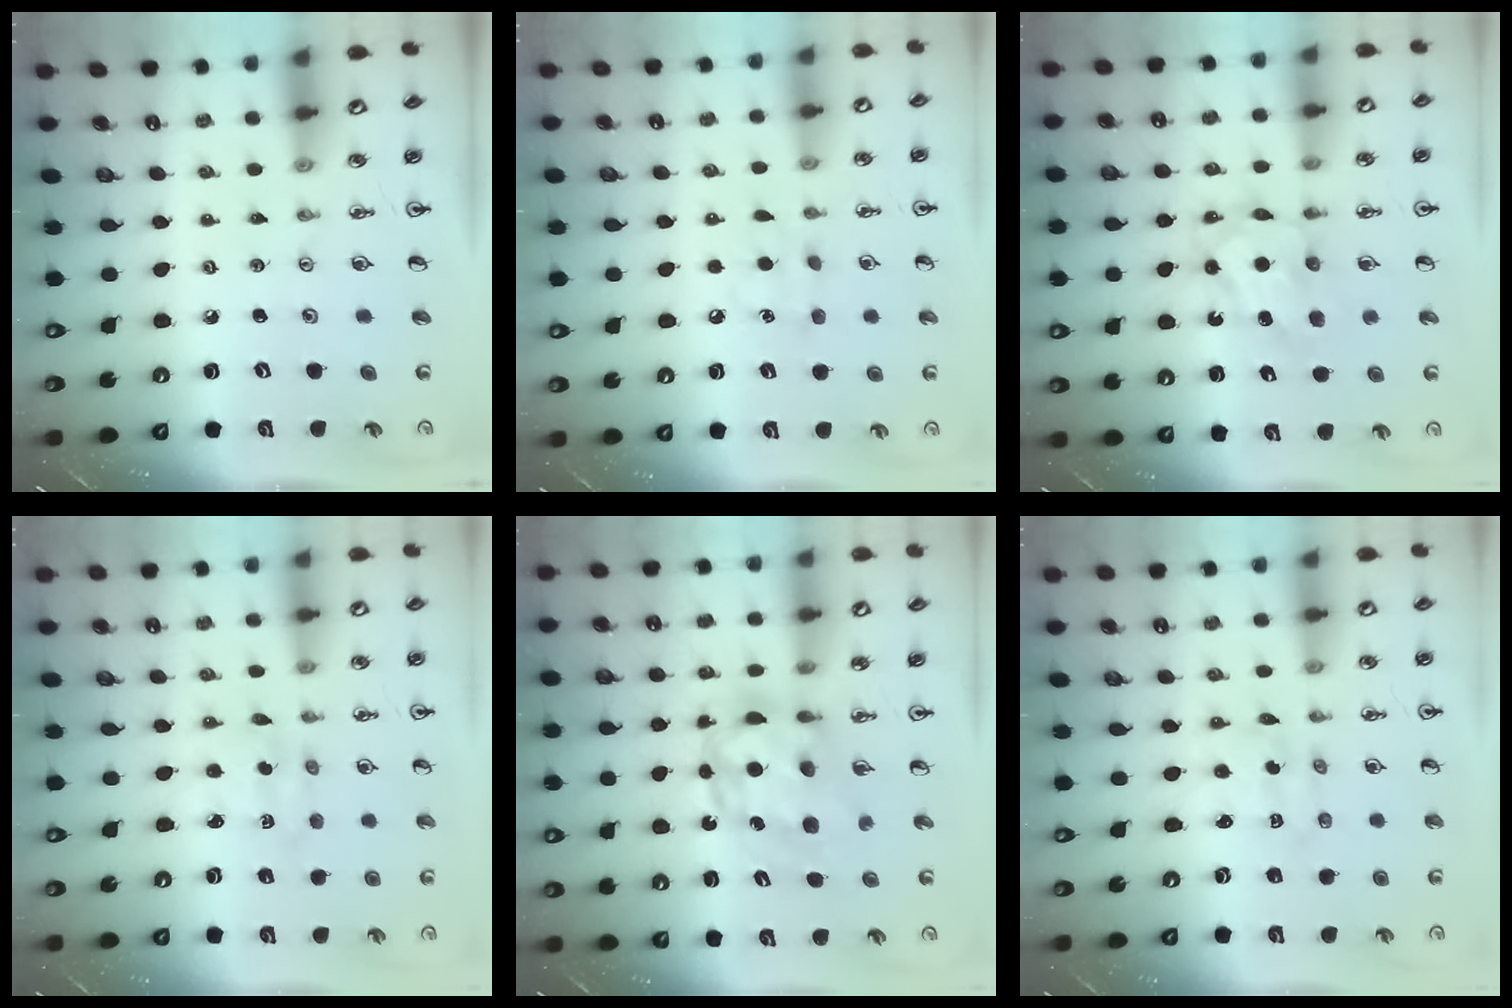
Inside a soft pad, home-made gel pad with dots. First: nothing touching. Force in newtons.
{"total": 9.1, "press": 9.1, "slide": 1.0}
{"total": 7.0, "press": 6.9, "slide": 0.4}
{"total": 2.3, "press": 2.3, "slide": 0.2}
{"total": 7.8, "press": 7.8, "slide": 0.5}
{"total": 1.9, "press": 1.9, "slide": 0.4}